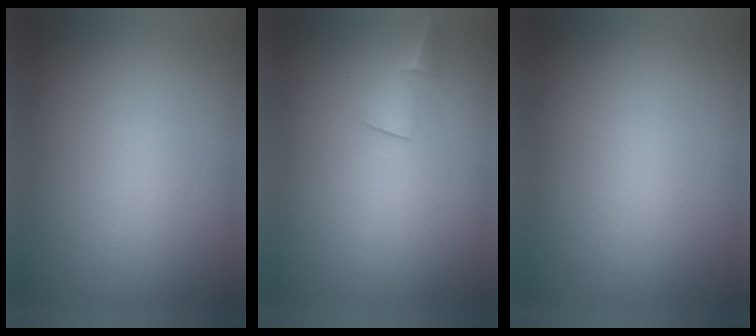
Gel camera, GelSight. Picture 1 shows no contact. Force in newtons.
{"total": 2.2}
{"total": 0.0}